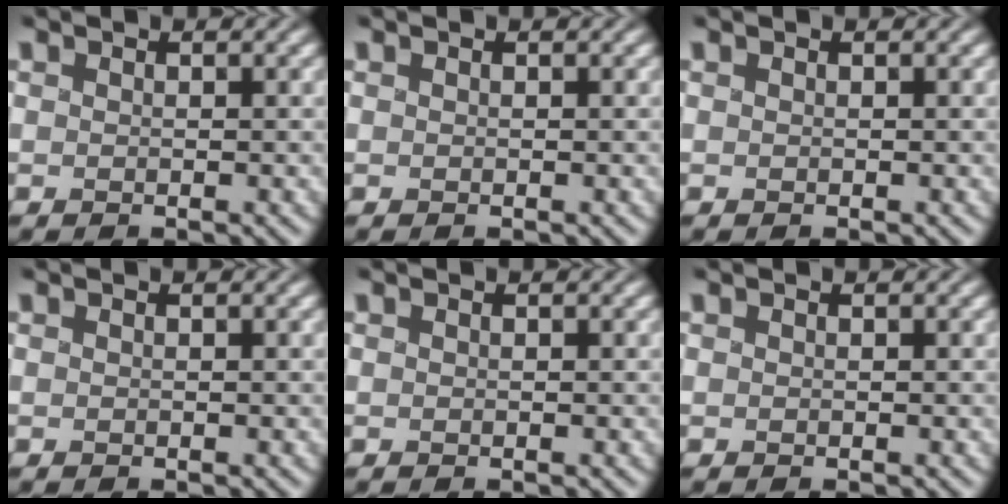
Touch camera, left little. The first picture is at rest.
{"total": 0.0}
{"total": 0.0}
{"total": 0.0}
{"total": 0.0}
{"total": 0.0}